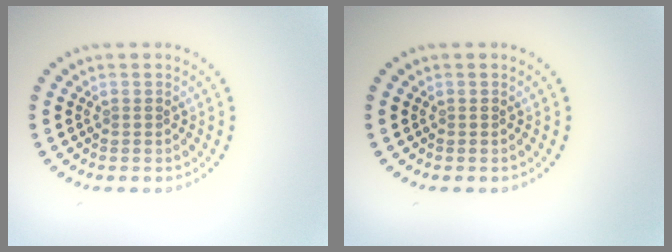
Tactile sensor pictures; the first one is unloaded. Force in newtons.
{"total": 0.0}